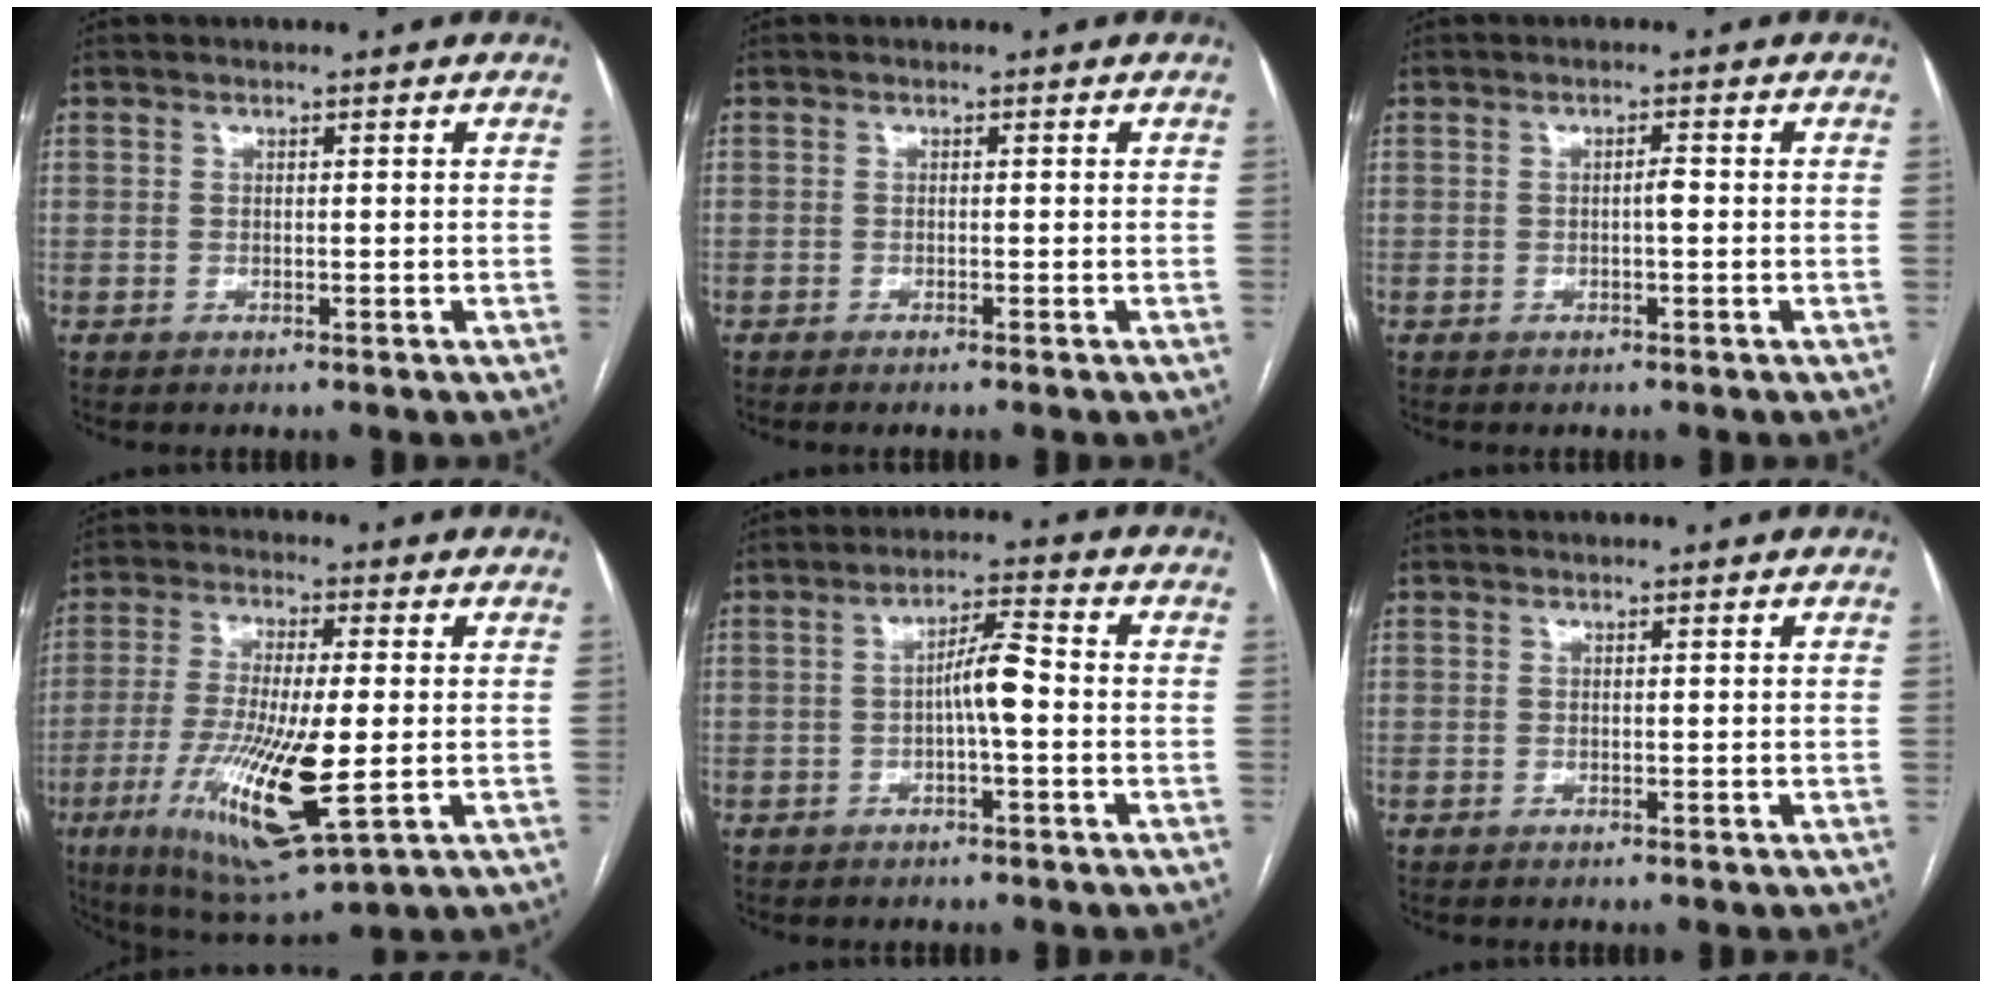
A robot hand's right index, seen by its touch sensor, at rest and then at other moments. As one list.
[{"total": 0.9, "force": [-0.7, -0.3, 0.6], "torque": [-0.011, 0.002, -0.012]}, {"total": 1.3, "force": [-0.2, 0.2, 1.2], "torque": [-0.019, 0.002, -0.004]}, {"total": 16.3, "force": [-3.9, 2.8, 15.6], "torque": [-0.312, -0.031, -0.059]}, {"total": 5.1, "force": [-0.7, 0.6, 5.0], "torque": [-0.085, 0.013, -0.012]}, {"total": 0.0}]